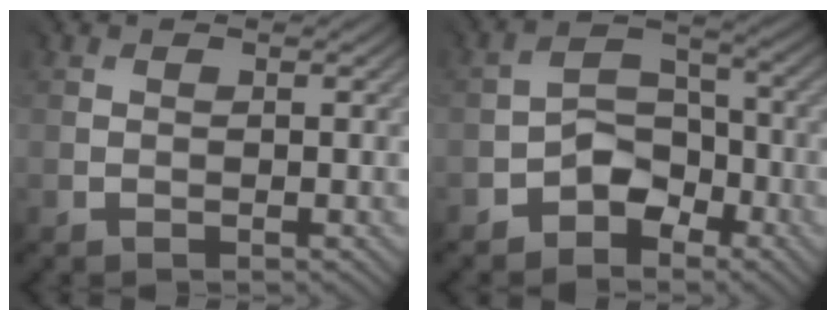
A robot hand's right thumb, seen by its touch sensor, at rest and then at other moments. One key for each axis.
{"total": 4.5, "fx": -3.1, "fy": 2.7, "fz": 1.7, "tx": -0.019, "ty": 0.010, "tz": -0.065}